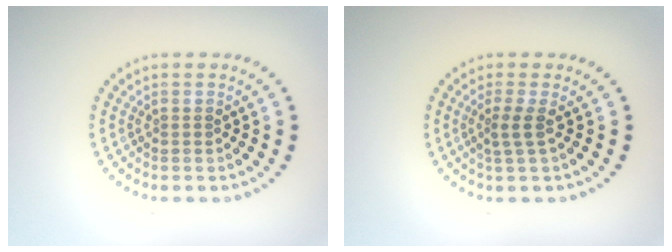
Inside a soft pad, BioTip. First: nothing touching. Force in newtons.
{"total": 1.7, "press": 1.1, "slide": 1.3}